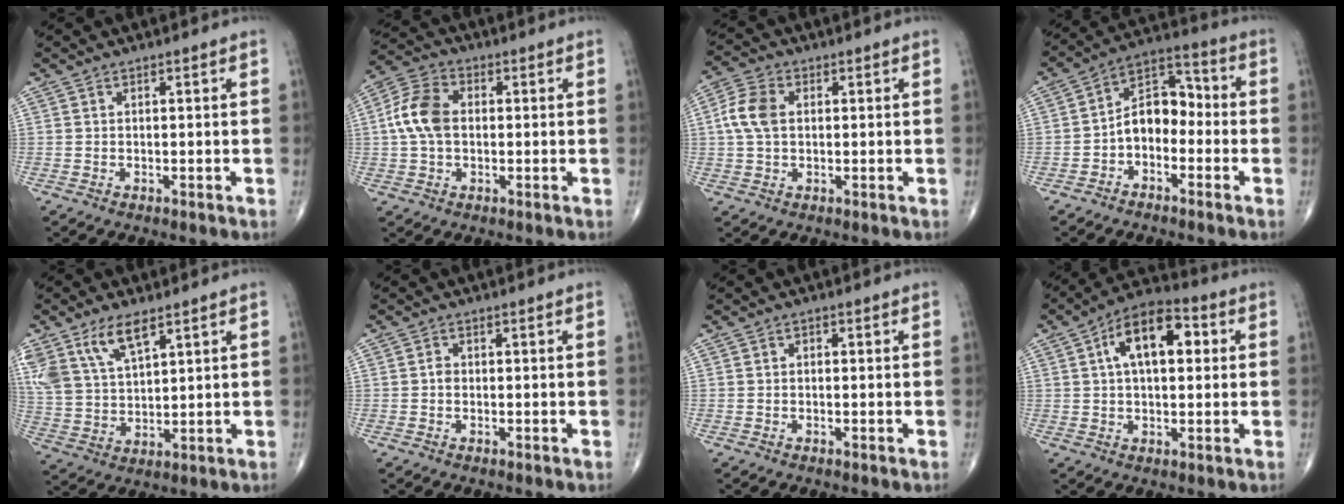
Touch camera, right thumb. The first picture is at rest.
{"total": 9.0, "force": [0.5, 6.0, 6.6], "torque": [-0.133, 0.023, 0.003]}
{"total": 6.7, "force": [0.8, 4.5, 5.0], "torque": [-0.109, 0.014, 0.012]}
{"total": 9.2, "force": [-2.2, 6.2, 6.5], "torque": [-0.082, 0.046, -0.055]}
{"total": 11.5, "force": [6.9, 5.2, 7.6], "torque": [-0.144, -0.017, 0.144]}
{"total": 1.1, "force": [-0.1, 0.9, 0.7], "torque": [-0.006, 0.003, -0.005]}
{"total": 0.7, "force": [0.0, 0.5, 0.5], "torque": [-0.003, 0.002, -0.003]}
{"total": 13.0, "force": [3.2, 6.8, 10.6], "torque": [-0.159, 0.023, 0.044]}